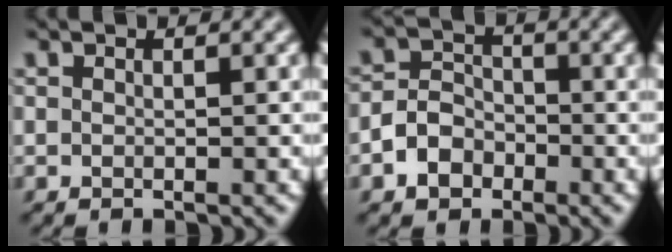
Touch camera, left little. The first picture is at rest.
{"total": 3.4, "force": [-1.7, 2.5, 1.5], "torque": [-0.026, 0.005, -0.036]}